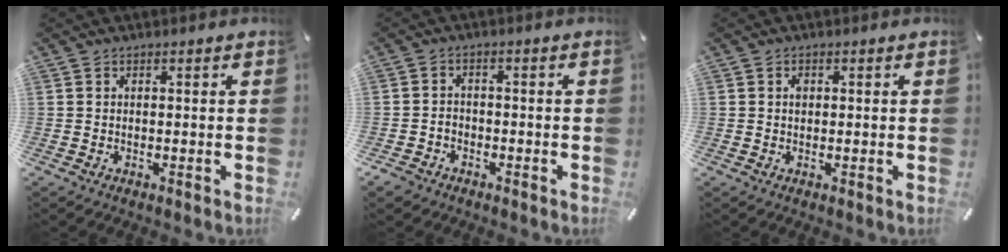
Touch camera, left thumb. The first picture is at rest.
{"total": 3.2, "force": [-2.1, 2.3, 0.7], "torque": [-0.019, 0.010, -0.046]}
{"total": 1.1, "force": [0.2, 0.9, 0.7], "torque": [-0.015, 0.002, 0.003]}